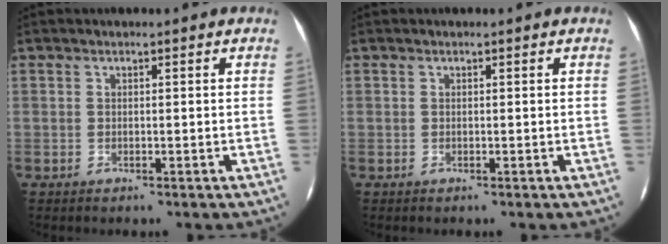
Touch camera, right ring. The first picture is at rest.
{"total": 0.0}